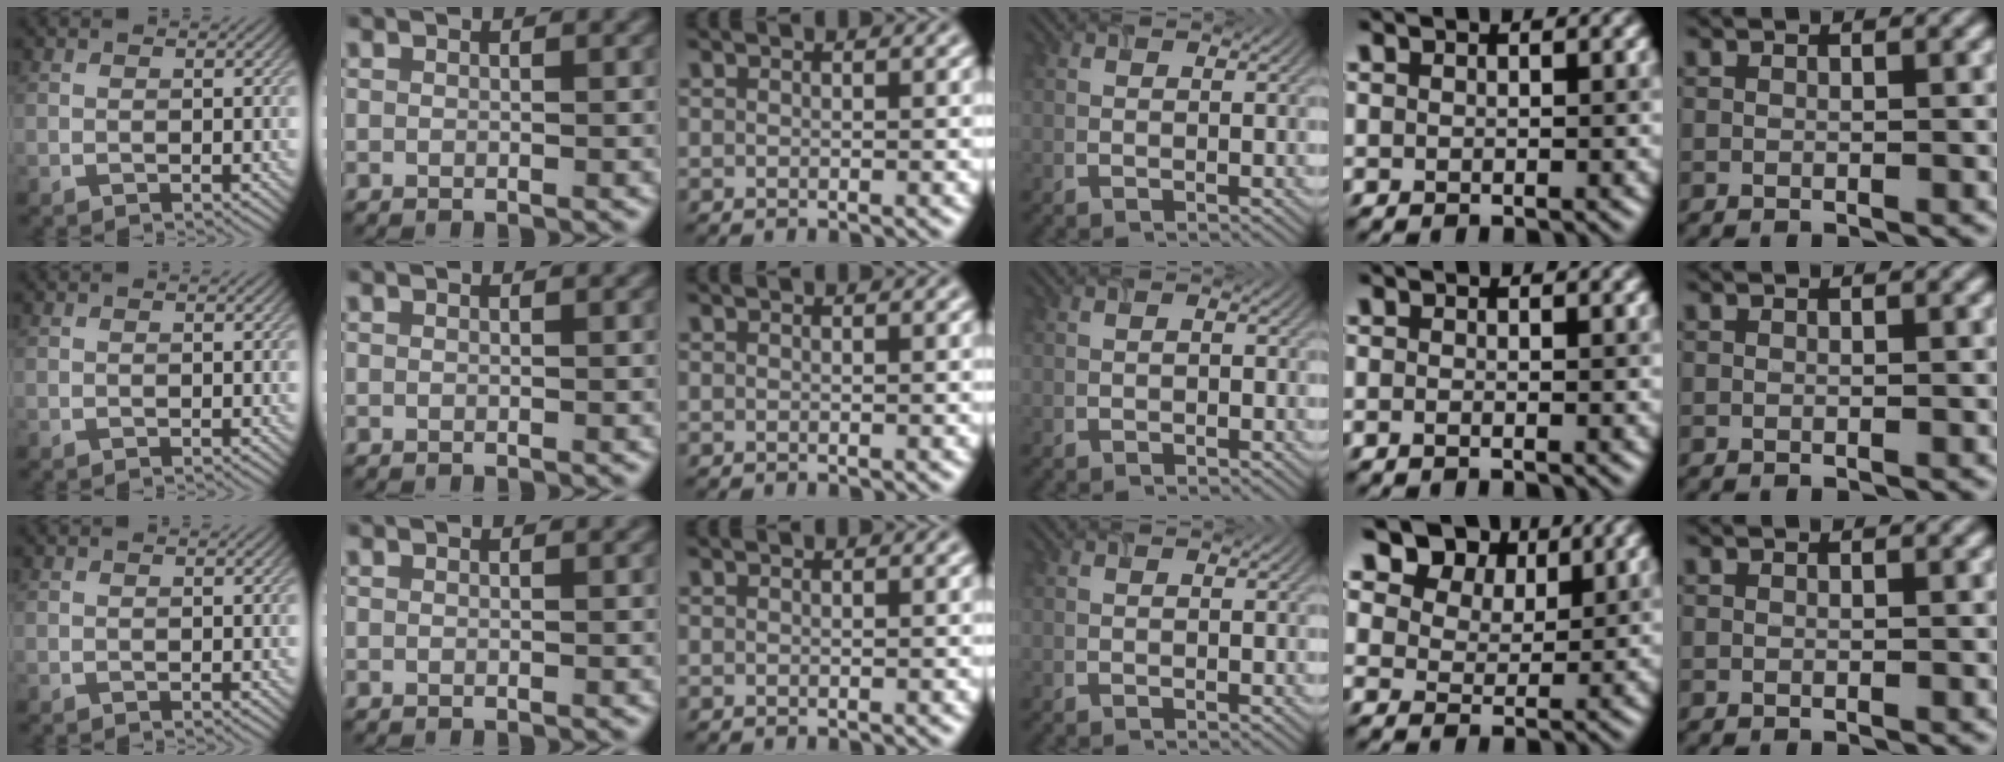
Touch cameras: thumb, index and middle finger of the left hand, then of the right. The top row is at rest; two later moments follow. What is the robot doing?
{"motion": "insert", "object": "airpods case & airpods"}